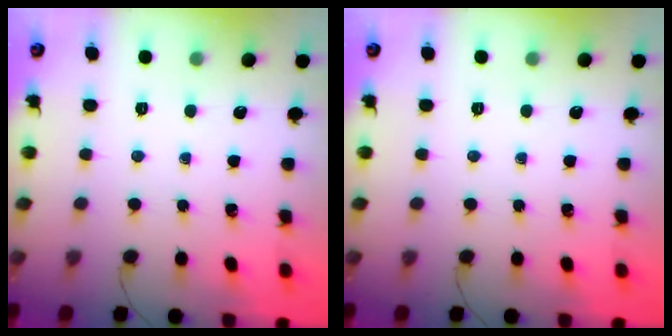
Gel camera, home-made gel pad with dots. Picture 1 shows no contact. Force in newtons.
{"total": 0.0}